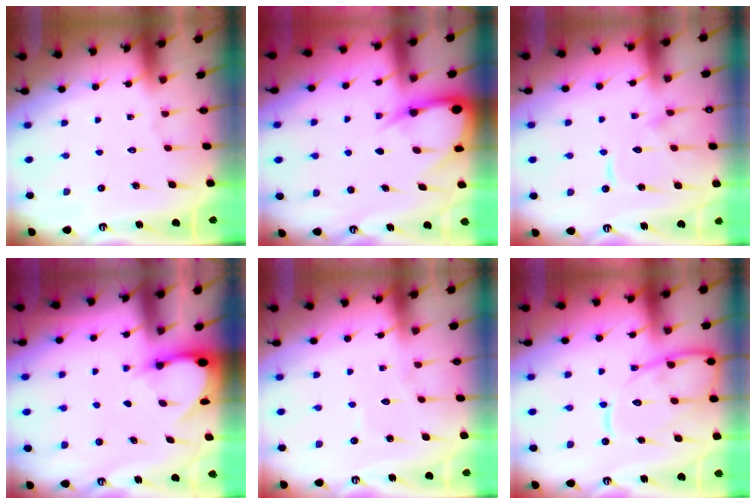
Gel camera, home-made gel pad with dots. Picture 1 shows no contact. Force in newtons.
{"total": 6.9, "press": 6.8, "slide": 0.6}
{"total": 11.2, "press": 11.1, "slide": 1.1}
{"total": 3.2, "press": 3.2, "slide": 0.3}
{"total": 4.5, "press": 4.5, "slide": 0.3}
{"total": 13.8, "press": 13.7, "slide": 1.5}